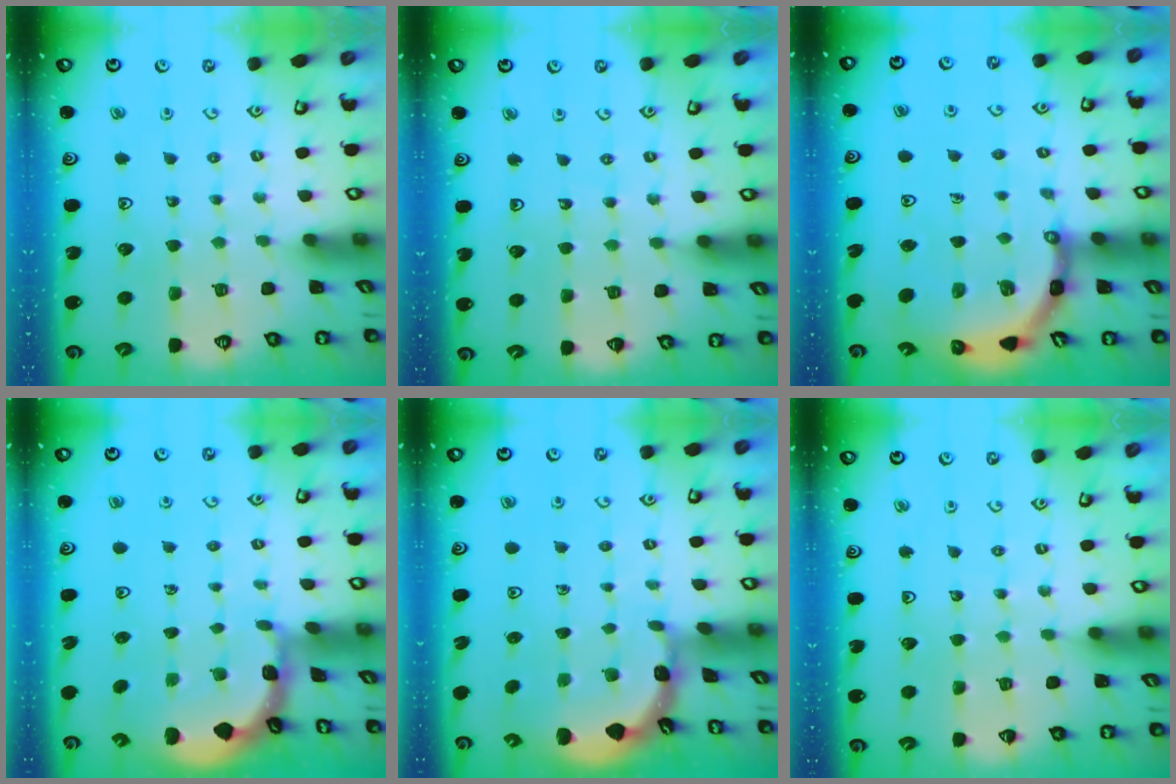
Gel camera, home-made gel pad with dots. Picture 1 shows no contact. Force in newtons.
{"total": 5.6, "press": 5.2, "slide": 2.0}
{"total": 7.3, "press": 7.3, "slide": 0.5}
{"total": 1.5, "press": 1.5, "slide": 0.1}
{"total": 1.6, "press": 1.6, "slide": 0.3}
{"total": 3.3, "press": 3.2, "slide": 0.4}